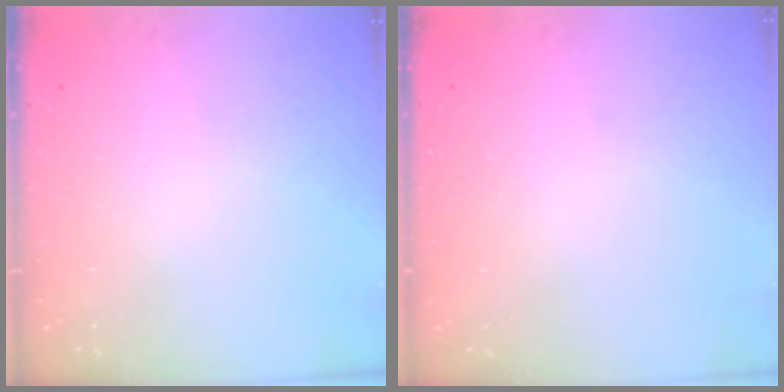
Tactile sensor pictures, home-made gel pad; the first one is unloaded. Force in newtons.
{"total": 0.0}